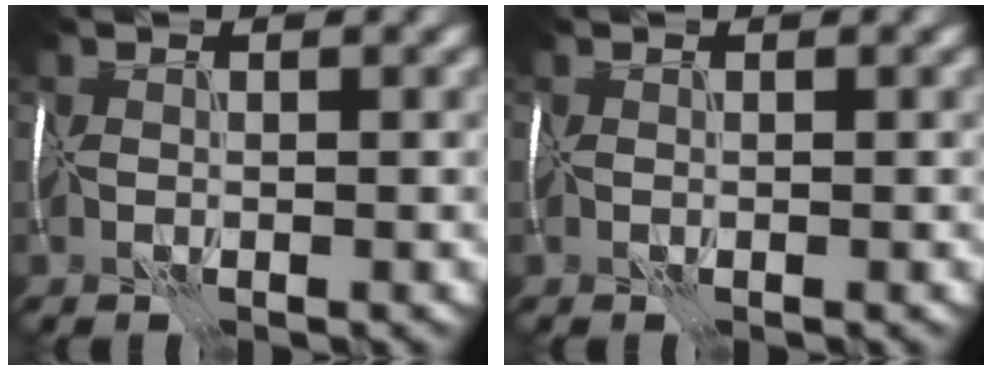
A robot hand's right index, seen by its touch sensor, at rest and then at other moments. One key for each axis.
{"total": 0.0}